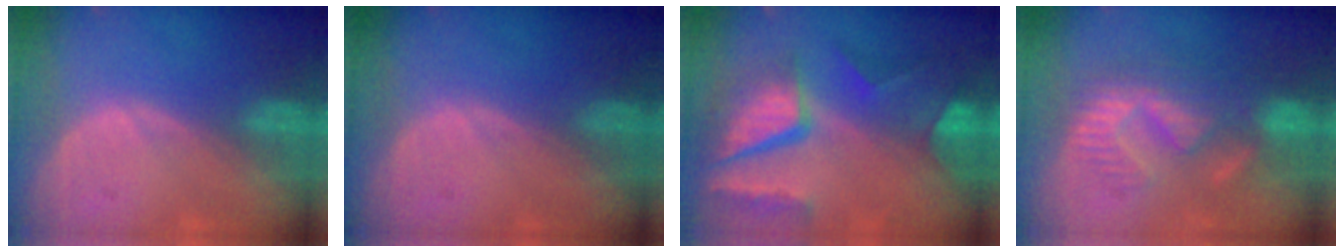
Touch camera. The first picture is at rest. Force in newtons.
{"total": 0.0}
{"total": 11.1, "press": 9.1, "slide": 6.3}
{"total": 9.2, "press": 8.9, "slide": 2.3}